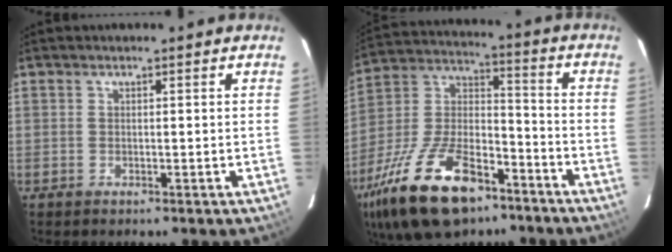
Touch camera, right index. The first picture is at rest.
{"total": 24.1, "force": [-14.5, 11.2, 15.6], "torque": [-0.318, -0.005, -0.248]}